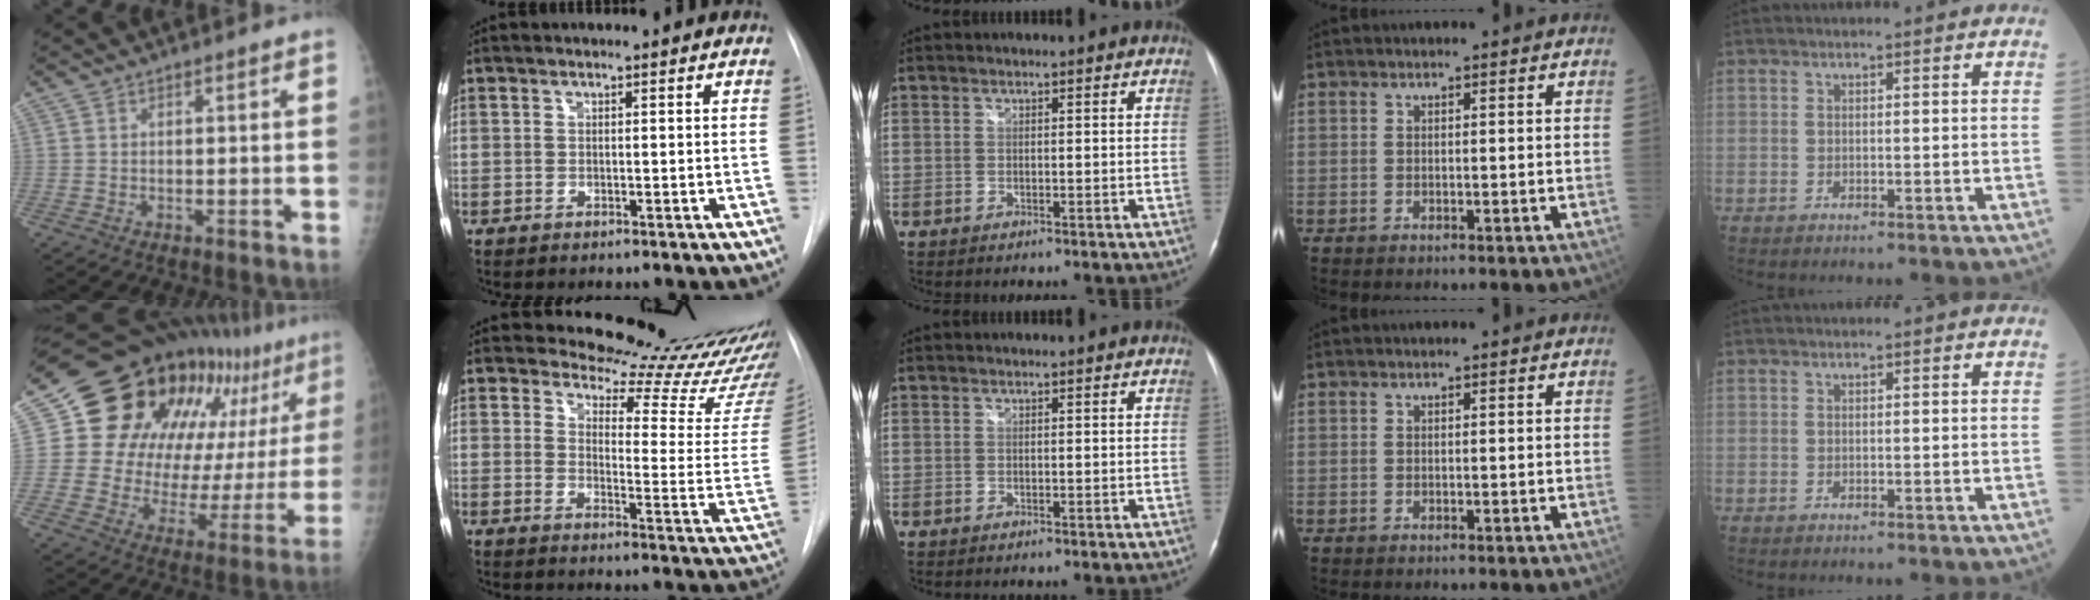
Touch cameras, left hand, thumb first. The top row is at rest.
{"thumb": {"total": 24.6, "force": [15.6, 11.9, 14.9], "torque": [-0.175, -0.055, 0.226]}, "index": {"total": 19.0, "force": [18.2, 2.2, 4.7], "torque": [-0.052, -0.146, 0.195]}}